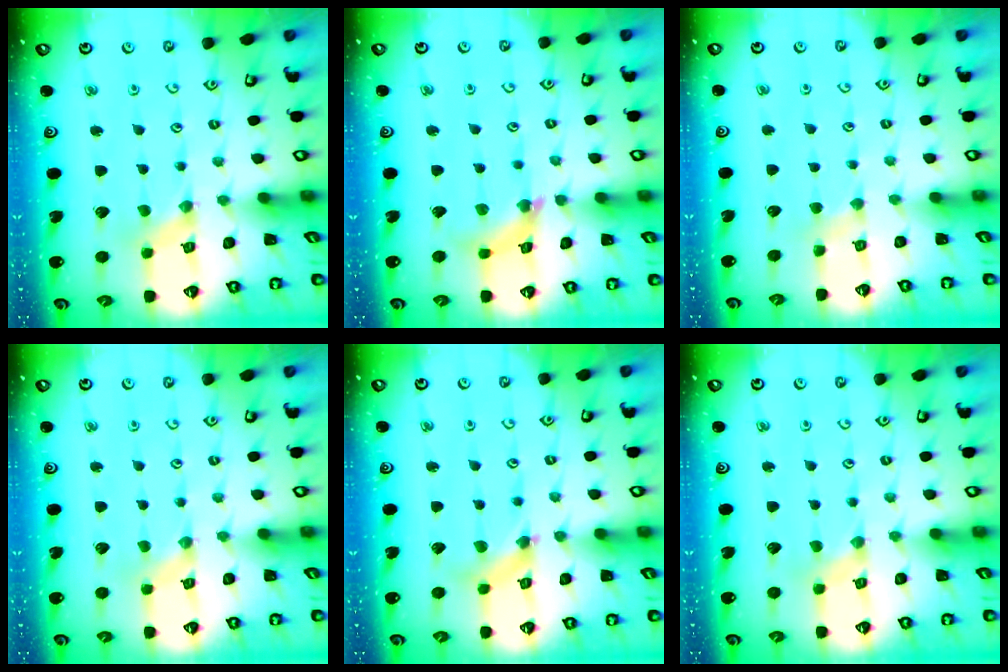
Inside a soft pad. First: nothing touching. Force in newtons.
{"total": 8.5, "press": 8.5, "slide": 0.9}
{"total": 2.2, "press": 2.2, "slide": 0.4}
{"total": 0.5, "press": 0.5, "slide": 0.1}
{"total": 4.7, "press": 4.7, "slide": 0.5}
{"total": 0.0}